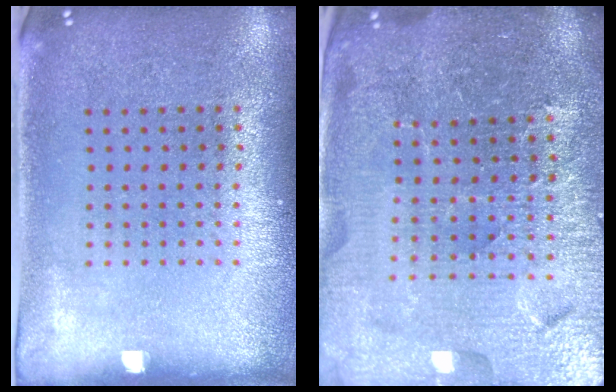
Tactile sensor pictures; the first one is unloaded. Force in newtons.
{"total": 5.4, "press": 4.9, "slide": 2.2}